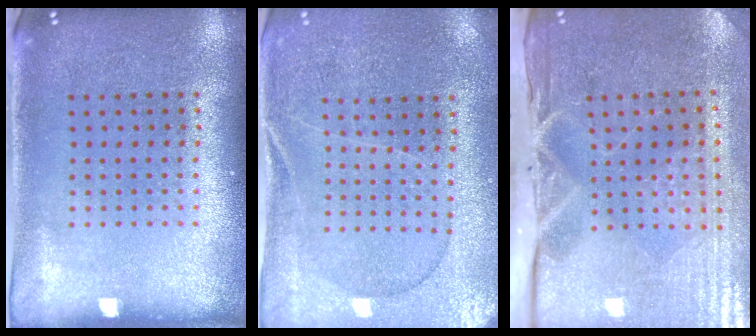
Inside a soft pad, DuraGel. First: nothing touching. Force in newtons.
{"total": 0.6, "press": 0.5, "slide": 0.3}
{"total": 5.0, "press": 4.1, "slide": 2.8}